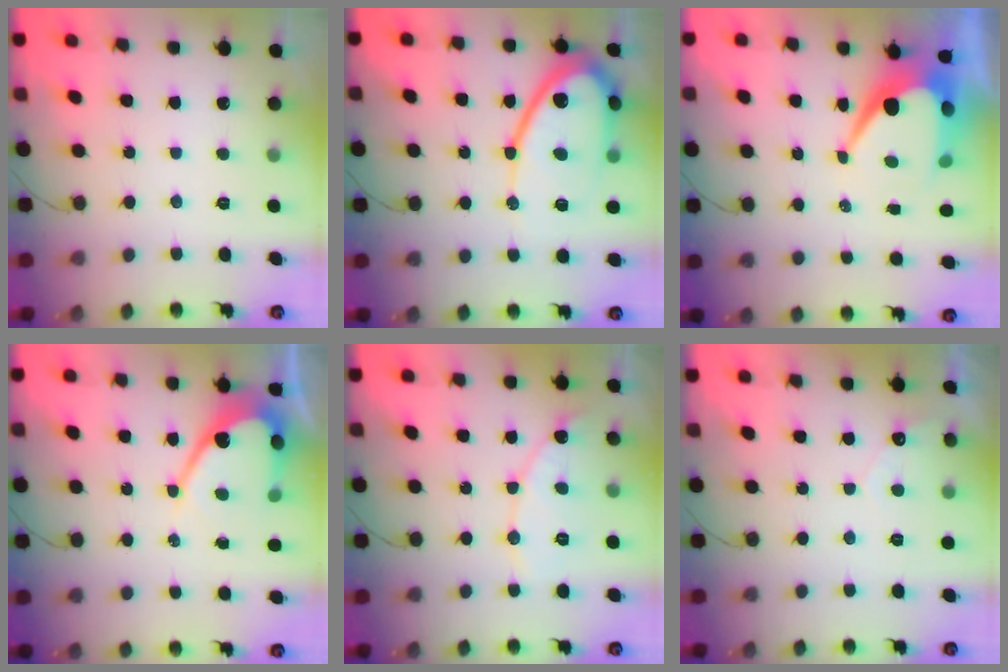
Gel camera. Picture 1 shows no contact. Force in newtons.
{"total": 15.6, "press": 15.5, "slide": 1.5}
{"total": 12.7, "press": 12.7, "slide": 1.1}
{"total": 12.4, "press": 12.4, "slide": 0.8}
{"total": 9.2, "press": 9.2, "slide": 0.7}
{"total": 3.1, "press": 3.1, "slide": 0.1}